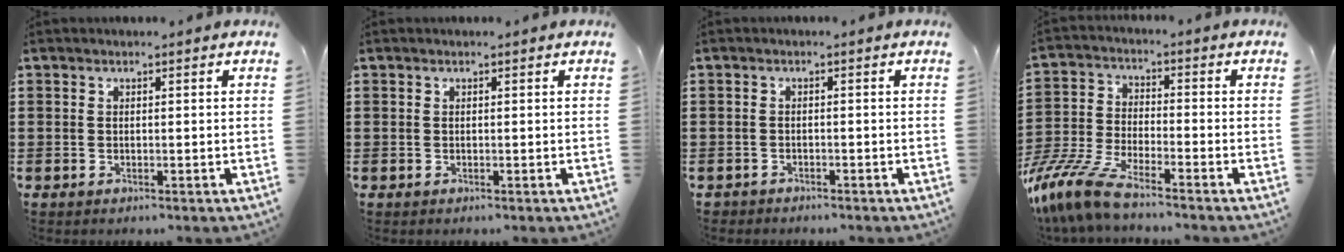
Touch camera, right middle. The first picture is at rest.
{"total": 0.0}
{"total": 1.4, "force": [-1.4, 0.2, -0.1], "torque": [-0.002, 0.001, -0.031]}
{"total": 9.1, "force": [-8.0, 1.1, 4.3], "torque": [-0.119, -0.004, -0.166]}